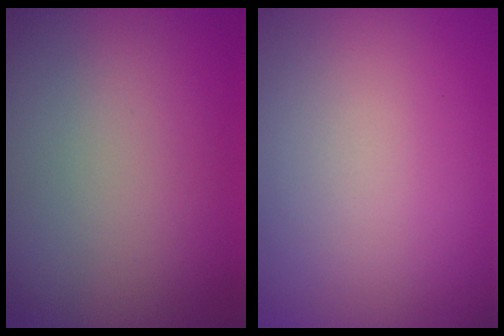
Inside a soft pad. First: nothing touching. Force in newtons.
{"total": 0.0}